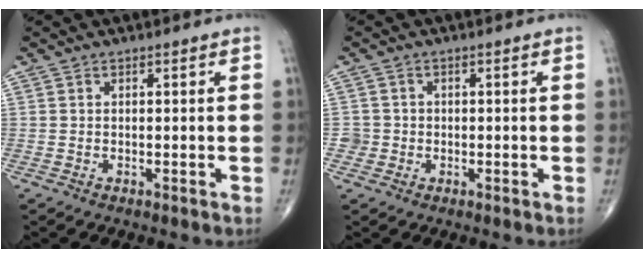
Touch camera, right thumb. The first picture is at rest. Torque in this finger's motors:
{"motor_torque": [0.65, 0.32, 0.44, 0.00, -0.04]}